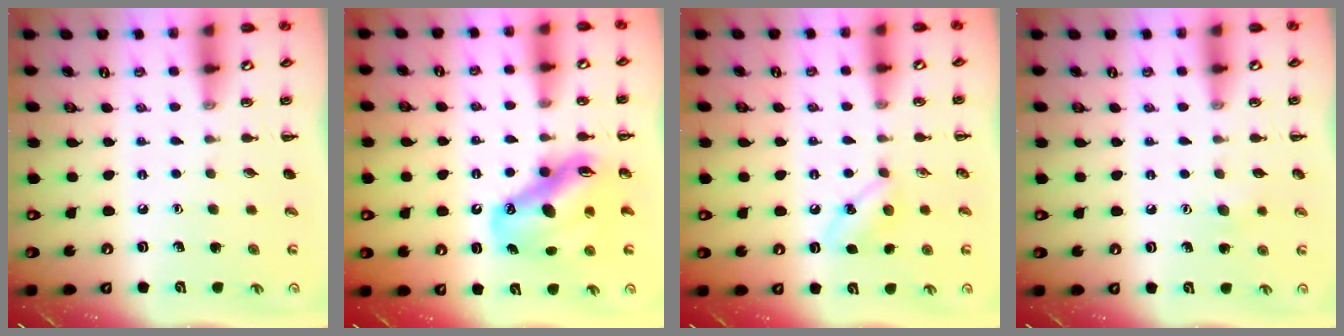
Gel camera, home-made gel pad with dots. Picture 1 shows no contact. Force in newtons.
{"total": 14.2, "press": 13.6, "slide": 4.0}
{"total": 5.6, "press": 5.4, "slide": 1.6}
{"total": 5.5, "press": 5.4, "slide": 1.0}